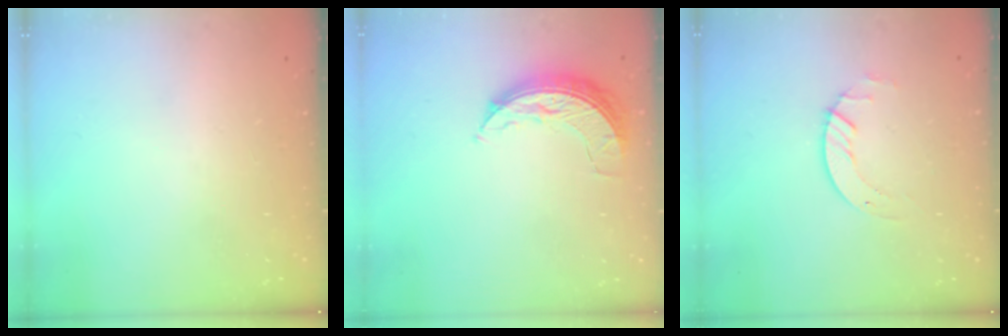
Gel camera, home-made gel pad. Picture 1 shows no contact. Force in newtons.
{"total": 7.2, "press": 7.2, "slide": 0.4}
{"total": 2.6, "press": 2.6, "slide": 0.3}